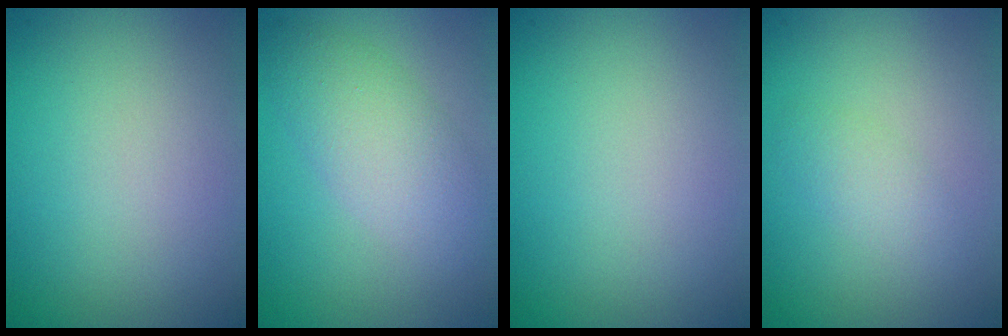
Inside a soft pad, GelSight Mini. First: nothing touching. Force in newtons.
{"total": 4.3, "press": 4.3, "slide": 0.2}
{"total": 0.0}
{"total": 1.6, "press": 1.6, "slide": 0.1}